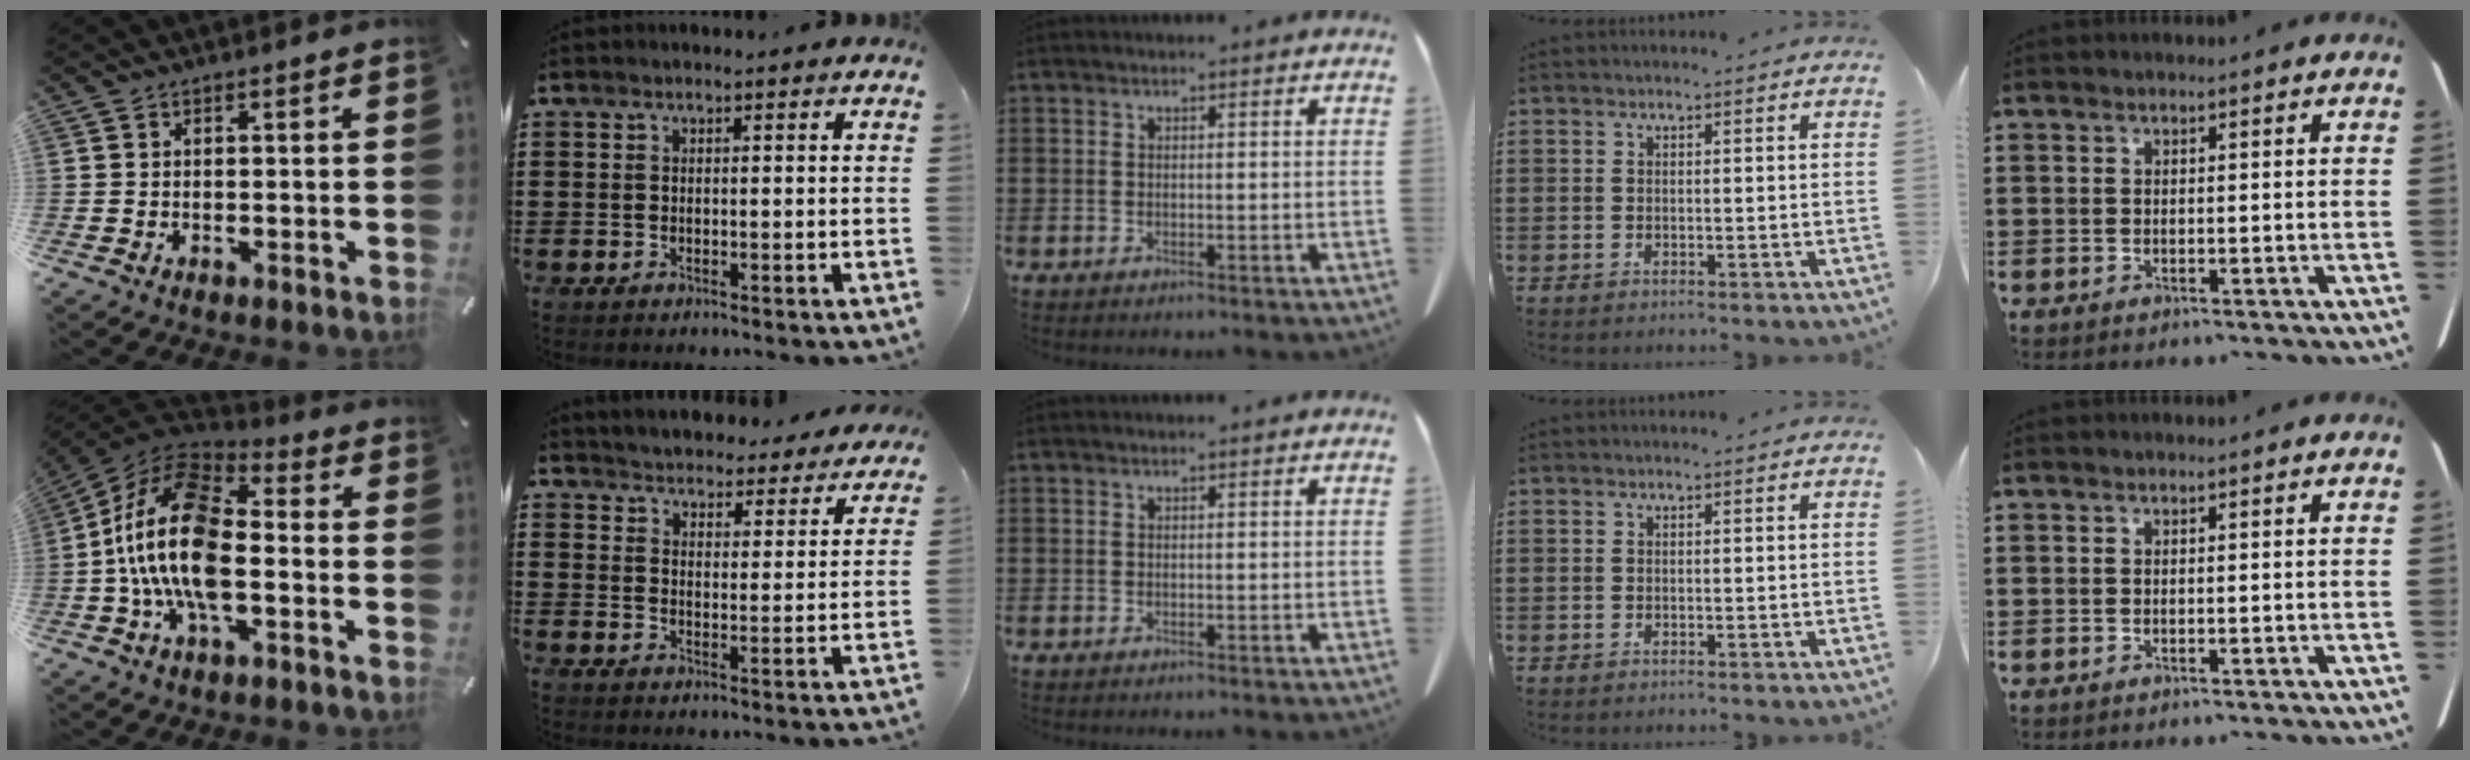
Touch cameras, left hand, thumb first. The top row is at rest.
{"thumb": {"total": 20.4, "force": [-3.4, 10.8, 17.0], "torque": [-0.358, 0.015, -0.058]}, "index": {"total": 4.2, "force": [4.2, -0.4, -0.7], "torque": [-0.013, -0.039, 0.068]}}